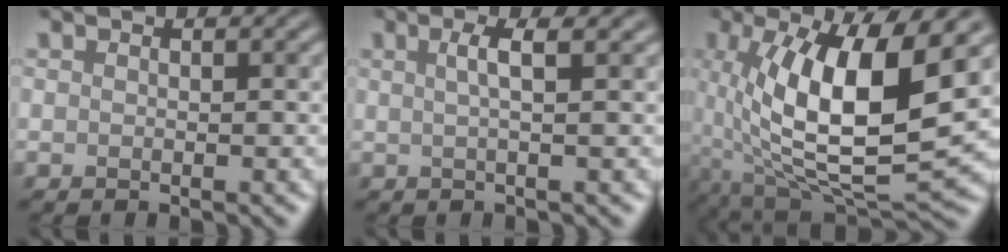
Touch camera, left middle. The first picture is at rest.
{"total": 2.3, "force": [0.8, 0.6, 2.0], "torque": [-0.031, 0.005, 0.009]}
{"total": 12.7, "force": [1.7, 4.4, 11.8], "torque": [-0.208, -0.011, 0.029]}